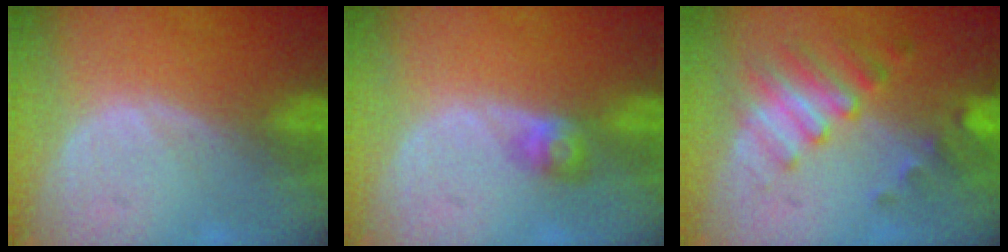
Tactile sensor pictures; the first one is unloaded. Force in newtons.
{"total": 2.8, "press": 2.5, "slide": 1.1}
{"total": 7.7, "press": 6.9, "slide": 3.3}